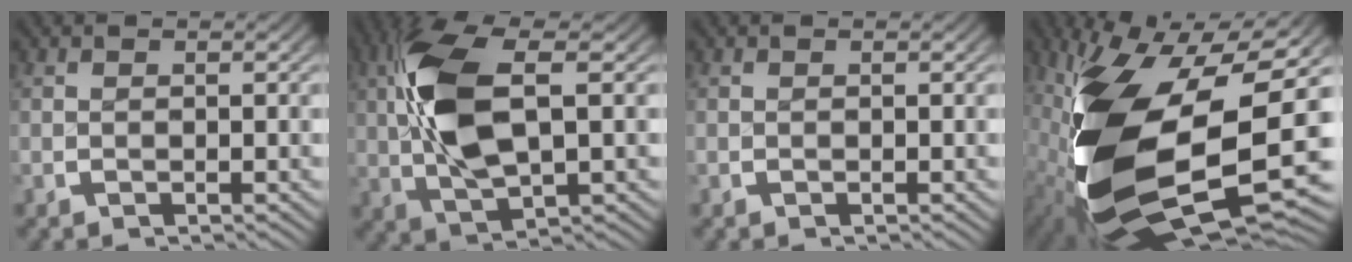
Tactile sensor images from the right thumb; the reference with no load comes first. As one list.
[{"total": 10.2, "force": [0.8, 5.4, 8.6], "torque": [-0.192, -0.012, 0.023]}, {"total": 0.0}, {"total": 27.7, "force": [-4.1, 15.3, 22.7], "torque": [-0.460, -0.082, -0.018]}]